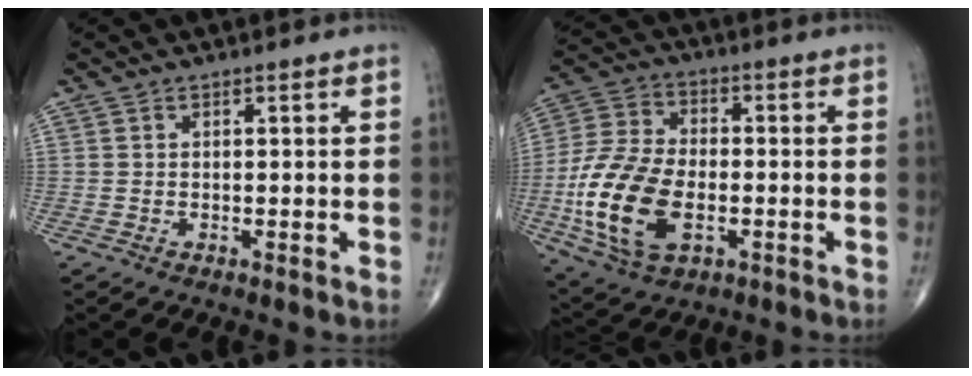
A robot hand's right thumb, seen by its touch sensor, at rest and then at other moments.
{"total": 17.8, "force": [-4.2, 10.1, 14.1], "torque": [-0.285, 0.007, -0.076]}